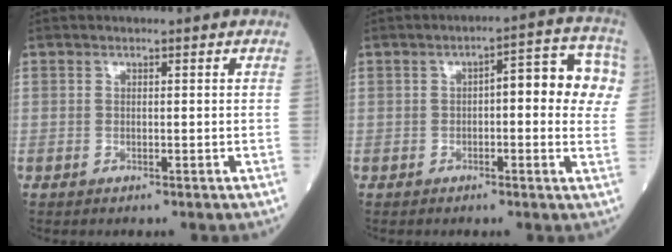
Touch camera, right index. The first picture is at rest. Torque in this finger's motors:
{"motor_torque": [1.09, 0.27, 0.17, 0.05]}